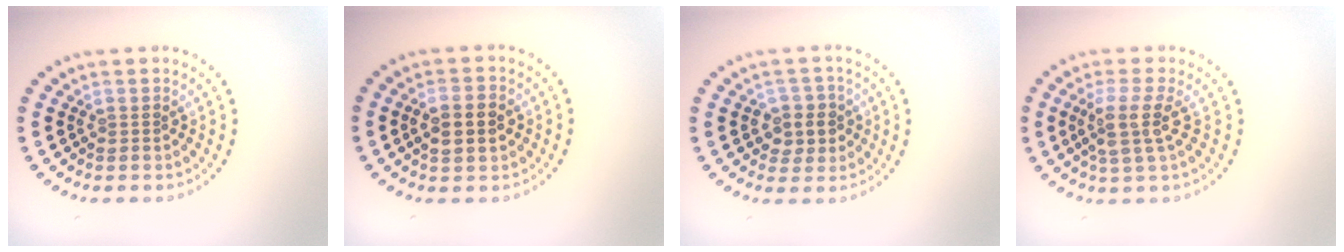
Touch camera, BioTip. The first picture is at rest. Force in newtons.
{"total": 3.1, "press": 3.1, "slide": 0.3}
{"total": 2.7, "press": 2.5, "slide": 0.9}
{"total": 3.2, "press": 2.5, "slide": 2.1}